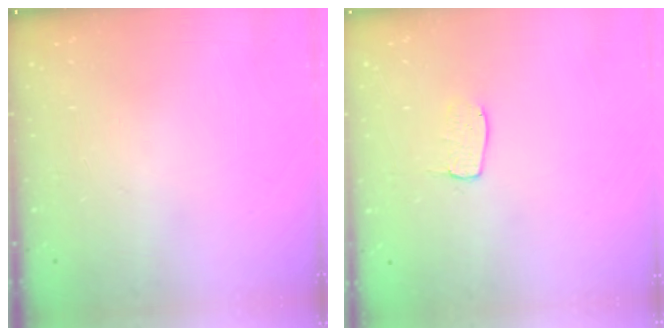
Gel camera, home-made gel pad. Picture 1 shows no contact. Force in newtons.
{"total": 4.5, "press": 4.5, "slide": 0.3}